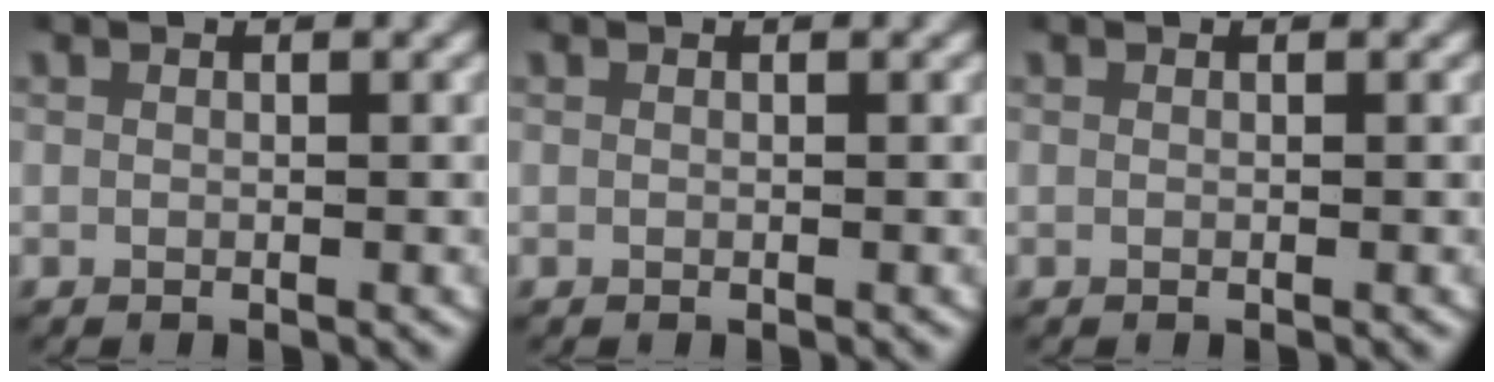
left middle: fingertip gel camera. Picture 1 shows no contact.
{"total": 0.0}
{"total": 0.0}